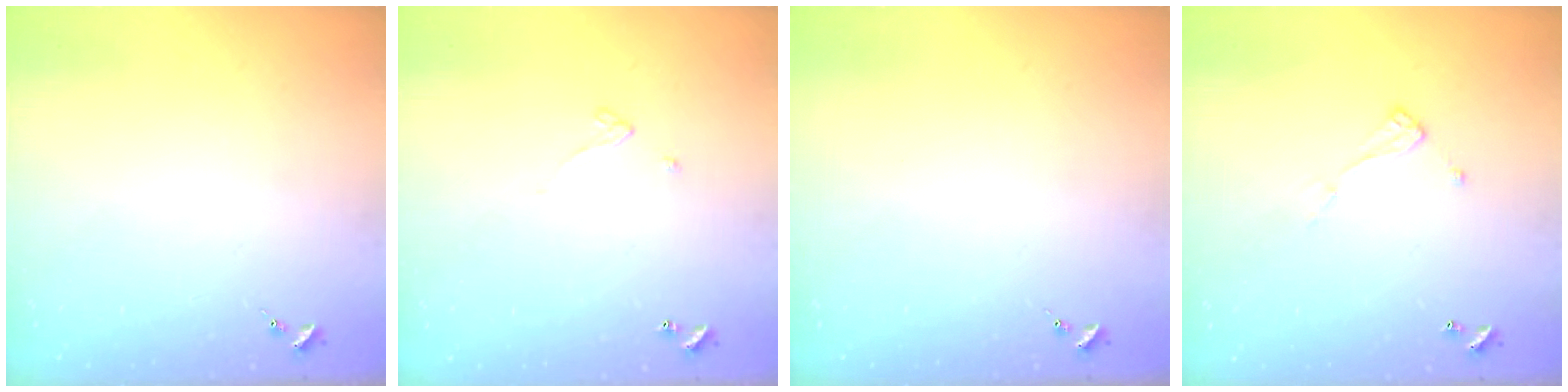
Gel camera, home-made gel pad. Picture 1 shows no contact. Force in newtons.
{"total": 2.6, "press": 2.6, "slide": 0.2}
{"total": 0.0}
{"total": 6.9, "press": 6.9, "slide": 0.3}